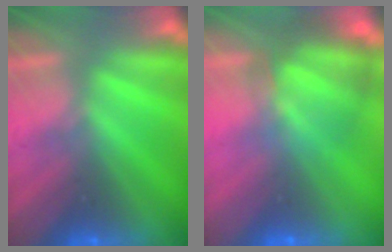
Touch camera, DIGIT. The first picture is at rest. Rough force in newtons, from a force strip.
{"total": 7.1}